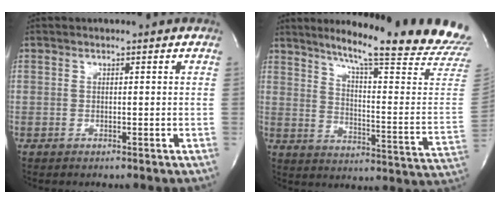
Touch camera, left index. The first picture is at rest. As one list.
[{"total": 24.3, "force": [20.8, -0.8, 12.7], "torque": [-0.183, -0.100, 0.260]}]